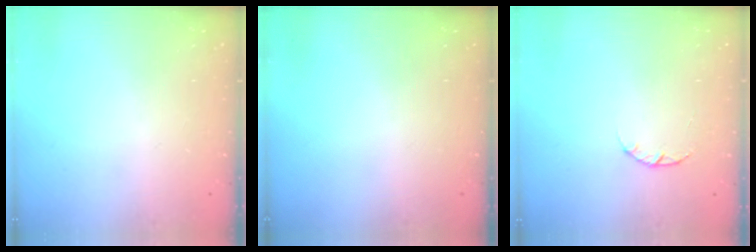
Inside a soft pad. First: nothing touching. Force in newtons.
{"total": 0.0}
{"total": 1.4, "press": 1.3, "slide": 0.3}